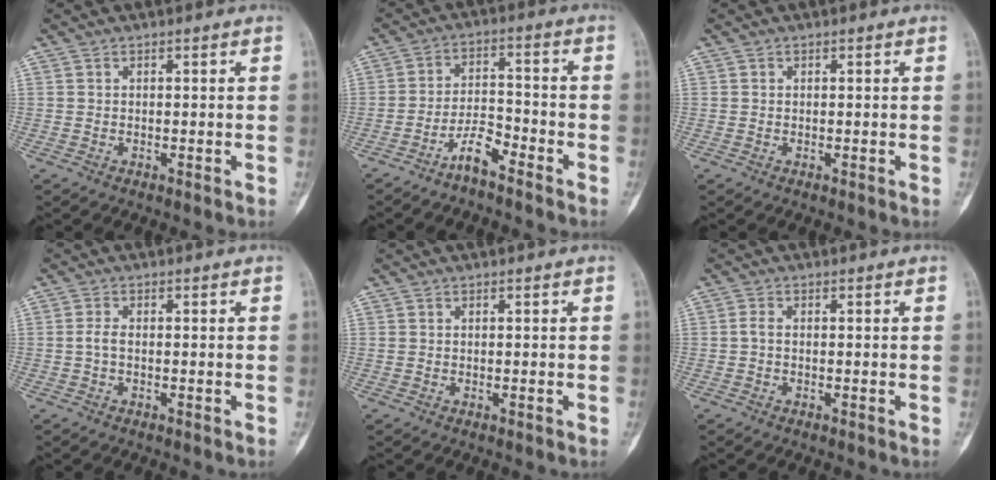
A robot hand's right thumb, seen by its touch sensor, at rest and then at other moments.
{"total": 5.6, "force": [-4.3, 1.5, 3.3], "torque": [-0.056, 0.039, -0.083]}
{"total": 0.0}
{"total": 1.6, "force": [-0.3, 0.7, 1.4], "torque": [-0.031, 0.001, -0.007]}
{"total": 0.0}
{"total": 1.2, "force": [-0.2, 0.6, 1.0], "torque": [-0.019, 0.001, -0.007]}